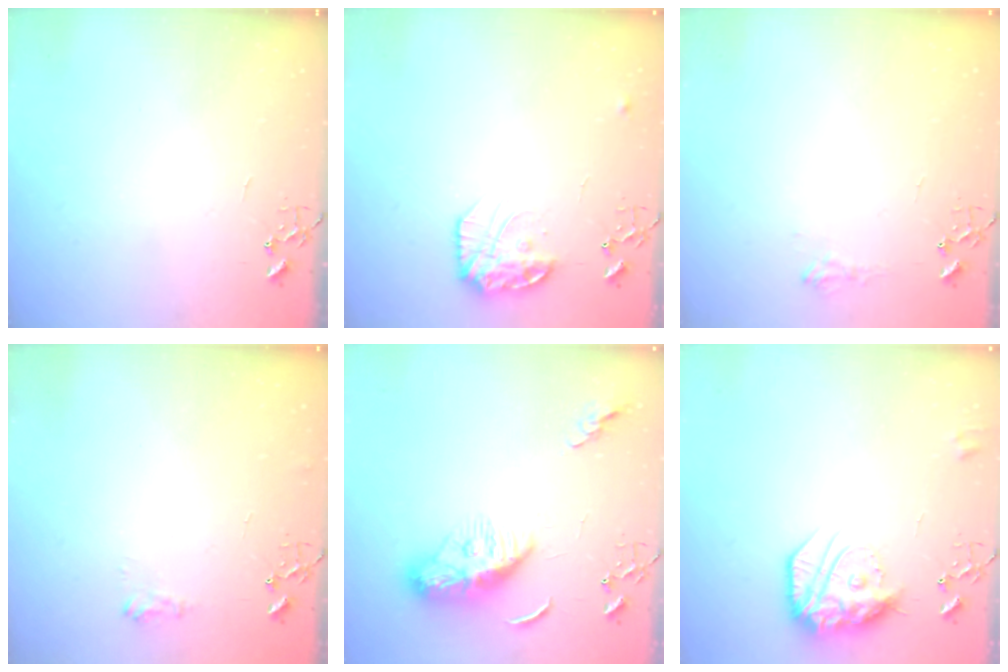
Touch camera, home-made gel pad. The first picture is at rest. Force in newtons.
{"total": 14.3, "press": 14.3, "slide": 0.8}
{"total": 6.9, "press": 6.9, "slide": 0.5}
{"total": 6.3, "press": 6.2, "slide": 0.9}
{"total": 10.7, "press": 10.6, "slide": 1.1}
{"total": 17.3, "press": 17.2, "slide": 1.4}